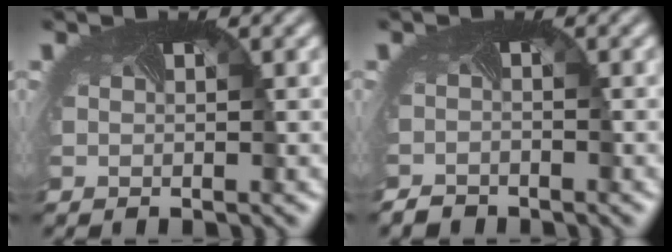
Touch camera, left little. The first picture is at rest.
{"total": 1.6, "force": [-1.5, 0.2, -0.4], "torque": [0.000, -0.013, -0.034]}